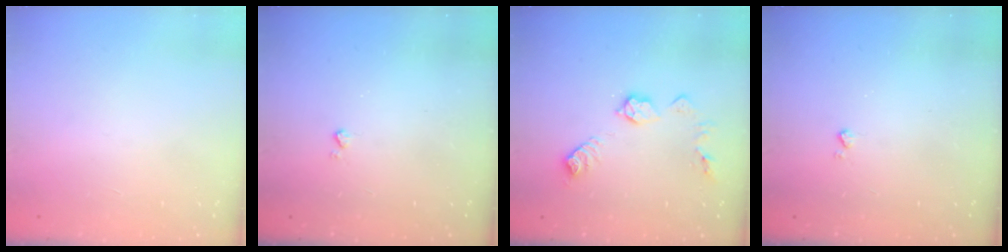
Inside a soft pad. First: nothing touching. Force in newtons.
{"total": 2.5, "press": 2.4, "slide": 0.5}
{"total": 10.1, "press": 10.1, "slide": 0.6}
{"total": 2.5, "press": 2.4, "slide": 0.5}